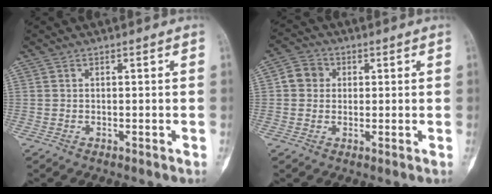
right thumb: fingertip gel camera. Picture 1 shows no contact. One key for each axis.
{"total": 4.8, "fx": 0.7, "fy": 4.4, "fz": 1.8, "tx": -0.013, "ty": 0.007, "tz": 0.004}